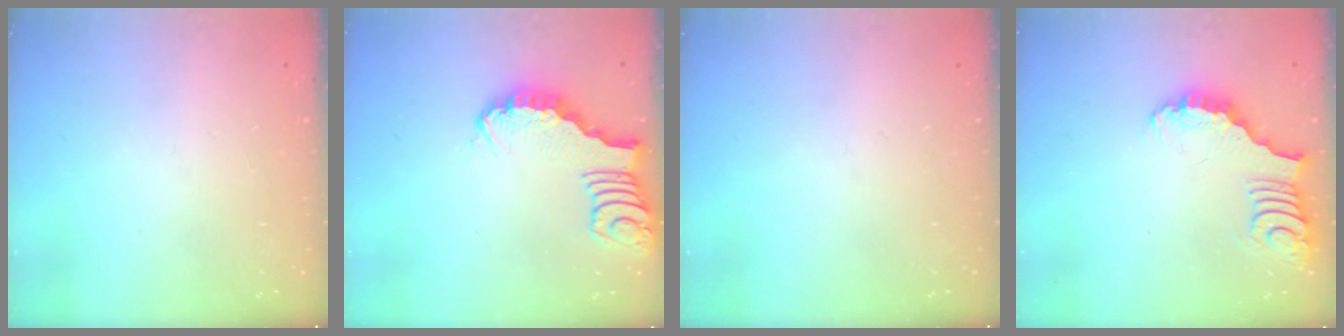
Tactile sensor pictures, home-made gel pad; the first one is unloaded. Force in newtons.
{"total": 2.3, "press": 2.3, "slide": 0.3}
{"total": 0.0}
{"total": 3.3, "press": 3.3, "slide": 0.5}